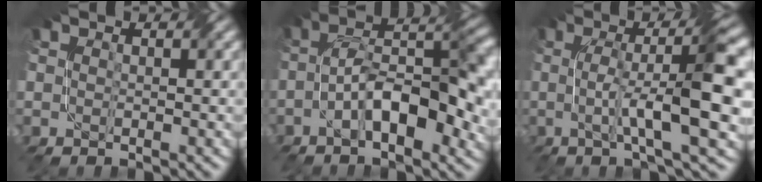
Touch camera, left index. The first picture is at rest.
{"total": 9.6, "force": [-3.1, 3.7, 8.3], "torque": [-0.127, 0.019, -0.055]}
{"total": 9.6, "force": [0.1, 1.7, 9.5], "torque": [-0.139, 0.009, 0.001]}